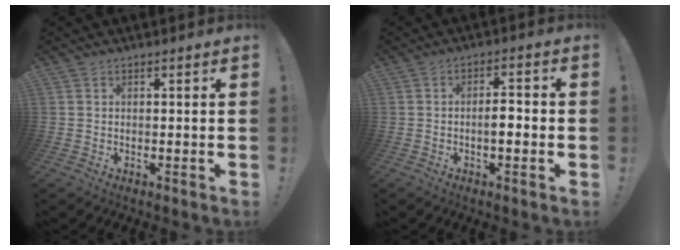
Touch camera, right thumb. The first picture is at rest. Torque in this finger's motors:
{"motor_torque": [0.08, -0.27, 0.27, 0.08, 0.13]}